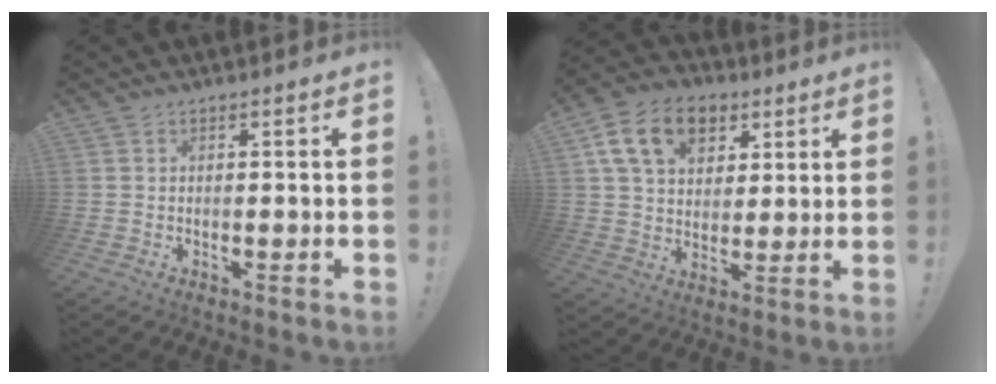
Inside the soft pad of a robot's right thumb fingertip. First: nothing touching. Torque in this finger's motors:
{"motor_torque": [-0.05, 0.63, 0.39, -0.06, 0.20]}